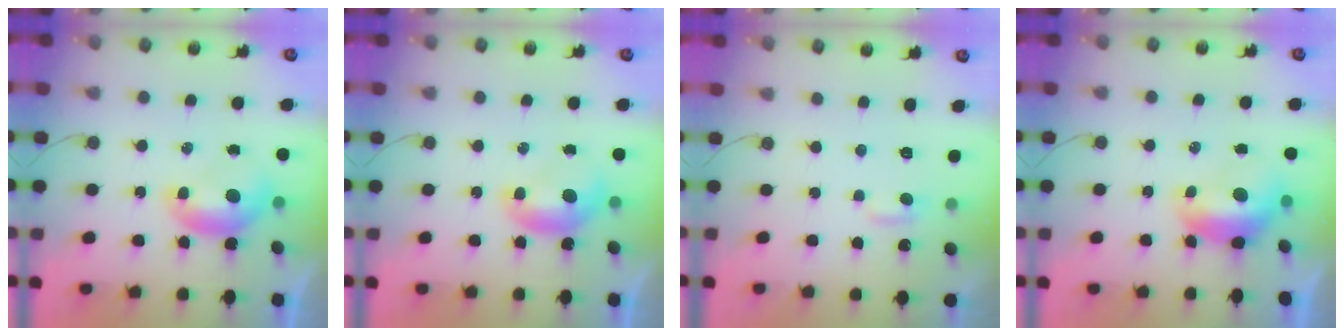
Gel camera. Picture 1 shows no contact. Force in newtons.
{"total": 0.0}
{"total": 2.9, "press": 2.8, "slide": 0.4}
{"total": 1.8, "press": 1.6, "slide": 0.7}